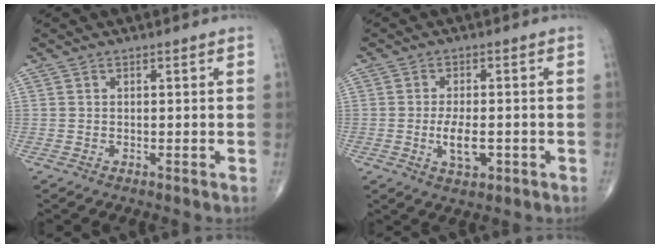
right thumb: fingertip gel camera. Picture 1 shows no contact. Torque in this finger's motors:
{"motor_torque": [1.03, 0.45, 0.85, -0.47, 0.21]}